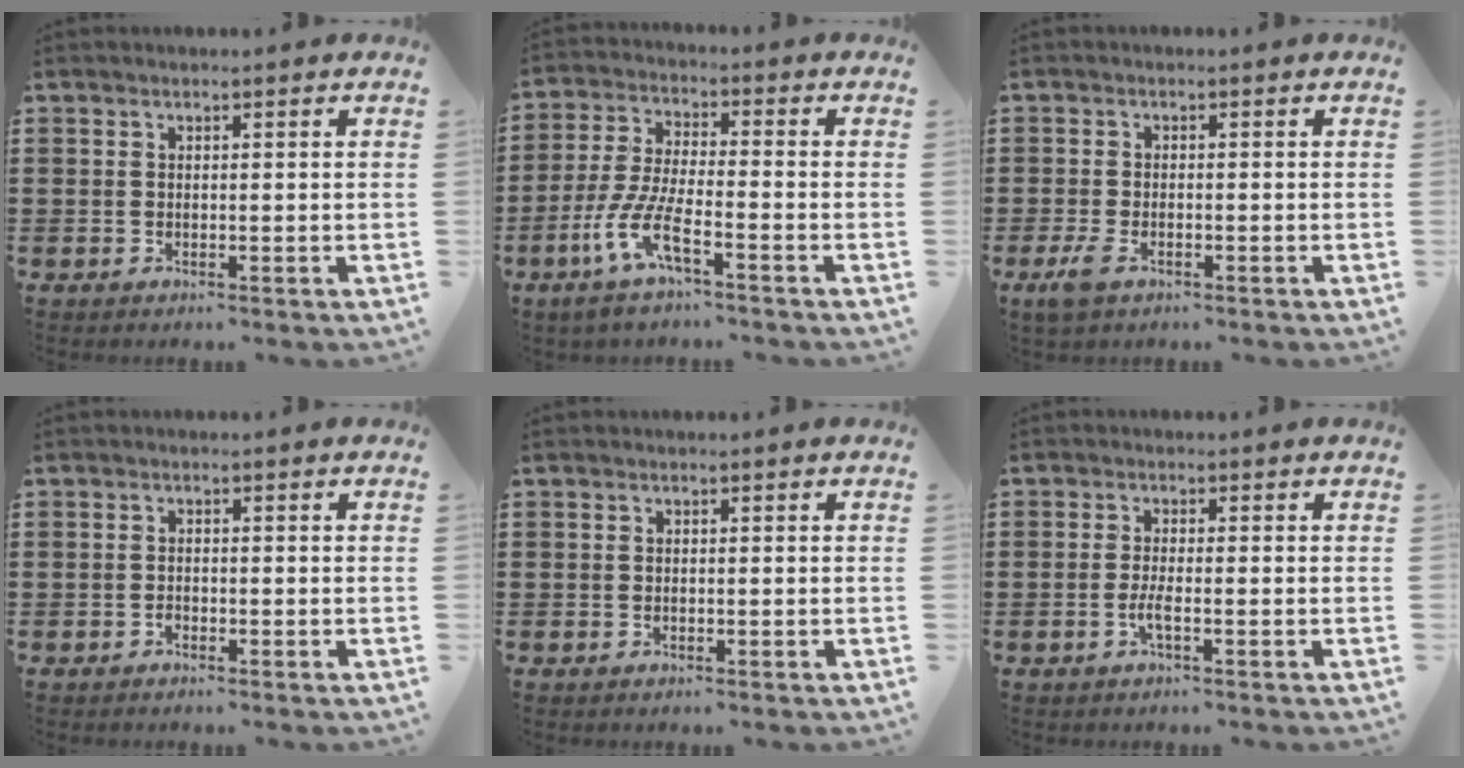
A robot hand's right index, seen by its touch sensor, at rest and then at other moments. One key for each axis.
{"total": 8.1, "fx": -4.8, "fy": 1.3, "fz": 6.4, "tx": -0.167, "ty": -0.019, "tz": -0.102}
{"total": 2.6, "fx": -1.5, "fy": 0.9, "fz": 1.8, "tx": -0.047, "ty": -0.003, "tz": -0.033}
{"total": 0.8, "fx": -0.6, "fy": 0.4, "fz": 0.3, "tx": -0.006, "ty": -0.001, "tz": -0.012}
{"total": 0.0}
{"total": 2.3, "fx": -1.0, "fy": 0.3, "fz": 2.0, "tx": -0.044, "ty": -0.004, "tz": -0.021}